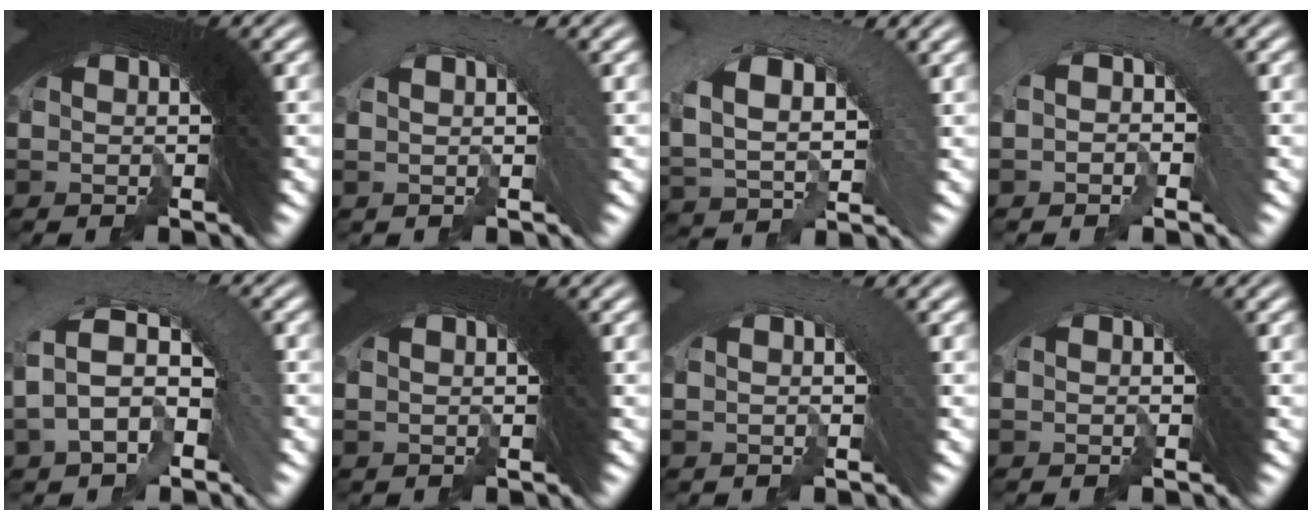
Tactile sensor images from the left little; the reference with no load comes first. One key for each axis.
{"total": 2.5, "fx": -2.2, "fy": 0.7, "fz": -1.0, "tx": 0.016, "ty": 0.004, "tz": -0.036}
{"total": 7.4, "fx": -2.3, "fy": 6.5, "fz": 2.8, "tx": -0.078, "ty": -0.007, "tz": -0.043}
{"total": 3.8, "fx": -3.3, "fy": 1.3, "fz": -1.4, "tx": 0.022, "ty": 0.003, "tz": -0.056}
{"total": 5.3, "fx": -3.3, "fy": 4.1, "fz": 0.3, "tx": -0.016, "ty": 0.010, "tz": -0.069}
{"total": 0.9, "fx": -0.3, "fy": -0.2, "fz": -0.8, "tx": 0.003, "ty": -0.001, "tz": -0.003}
{"total": 2.8, "fx": -2.3, "fy": 0.3, "fz": -1.5, "tx": 0.023, "ty": 0.004, "tz": -0.037}
{"total": 3.2, "fx": -2.5, "fy": -0.5, "fz": -1.9, "tx": 0.025, "ty": -0.011, "tz": -0.034}